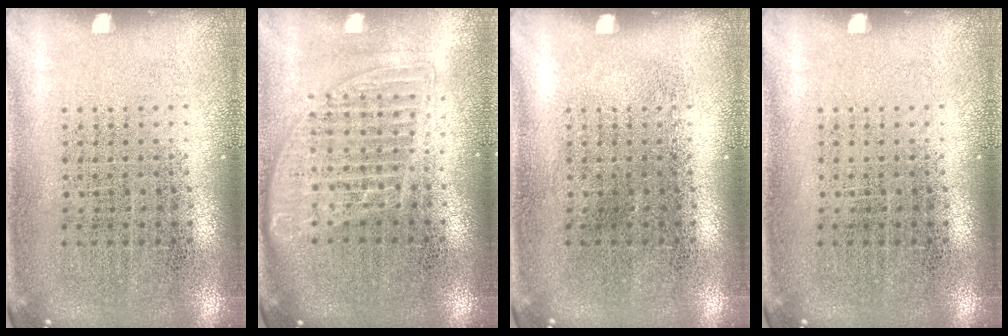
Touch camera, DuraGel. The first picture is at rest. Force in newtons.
{"total": 1.4, "press": 1.2, "slide": 0.7}
{"total": 0.0}
{"total": 0.0}